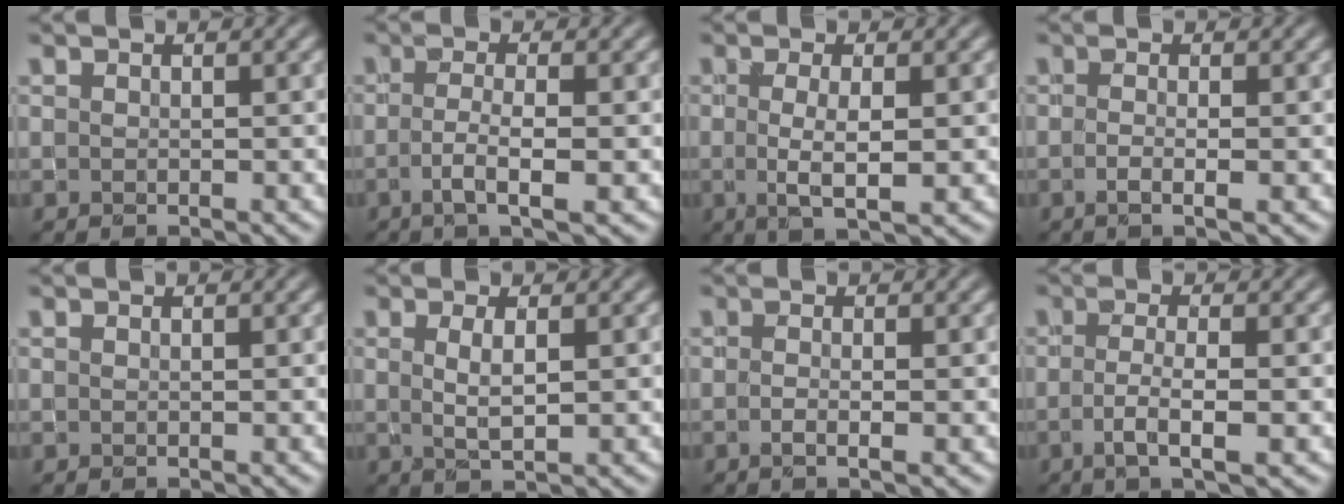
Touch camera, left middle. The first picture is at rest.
{"total": 3.1, "force": [-0.8, 0.7, 2.9], "torque": [-0.057, -0.002, -0.017]}
{"total": 3.4, "force": [-0.2, 0.7, 3.3], "torque": [-0.064, -0.008, -0.001]}
{"total": 1.6, "force": [-0.4, 0.4, 1.5], "torque": [-0.028, -0.007, -0.010]}
{"total": 0.0}
{"total": 2.2, "force": [0.4, 0.6, 2.1], "torque": [-0.040, -0.004, 0.012]}
{"total": 1.3, "force": [-0.3, 0.3, 1.2], "torque": [-0.023, -0.008, -0.007]}
{"total": 3.1, "force": [-0.8, 0.7, 3.0], "torque": [-0.057, -0.002, -0.017]}